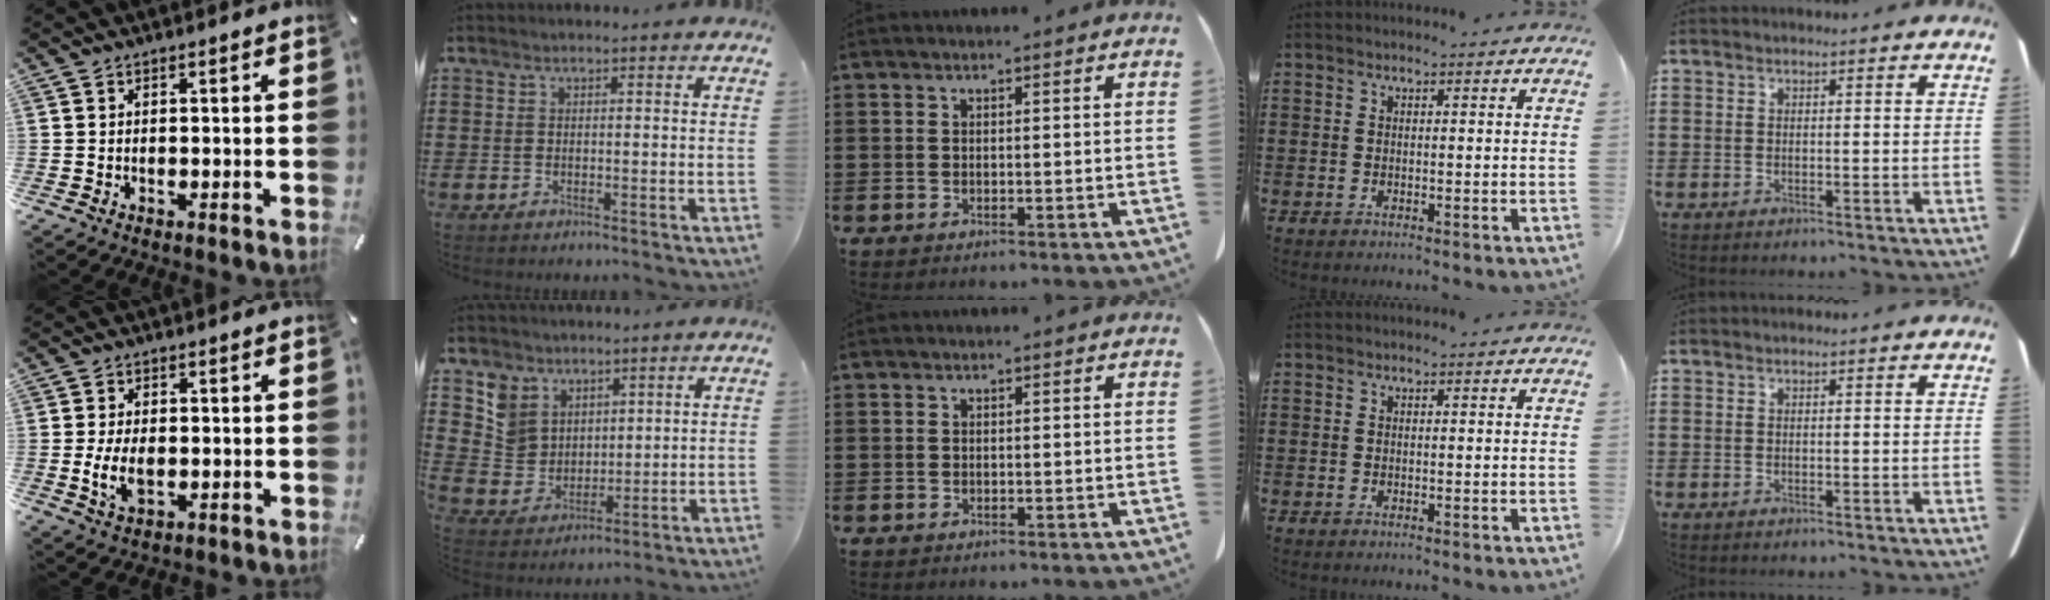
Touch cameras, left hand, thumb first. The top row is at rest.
{"thumb": {"total": 6.3, "force": [-0.6, 3.8, 5.0], "torque": [-0.113, -0.002, -0.013]}, "index": {"total": 6.5, "force": [4.1, 5.1, 0.0], "torque": [-0.037, -0.011, 0.082]}}